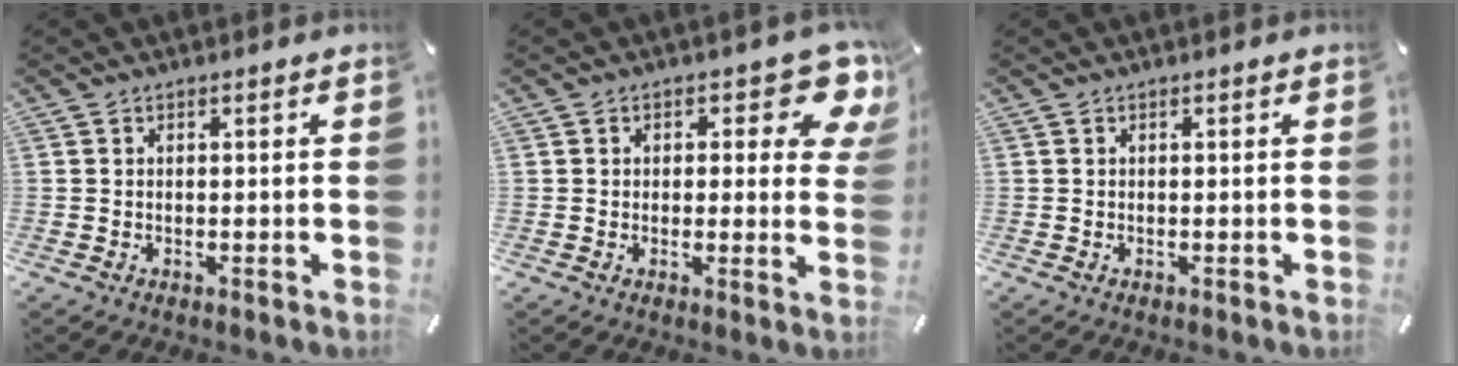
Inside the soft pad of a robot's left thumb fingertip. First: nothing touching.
{"total": 8.6, "force": [4.4, 4.3, 6.1], "torque": [-0.059, -0.024, 0.069]}
{"total": 0.0}